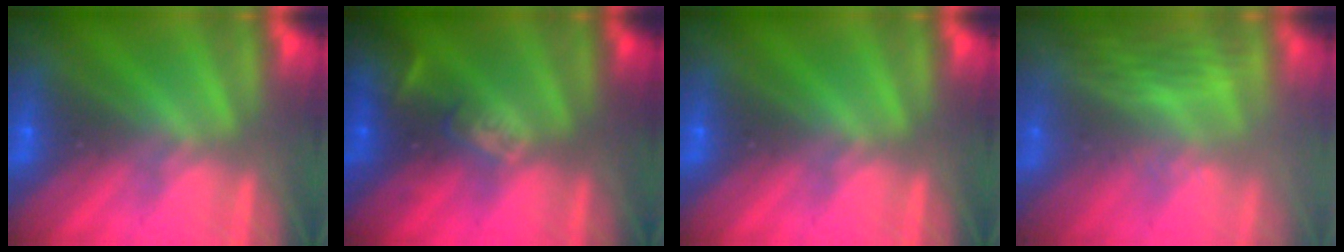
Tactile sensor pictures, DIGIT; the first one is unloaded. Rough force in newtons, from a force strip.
{"total": 2.4}
{"total": 0.0}
{"total": 3.2}